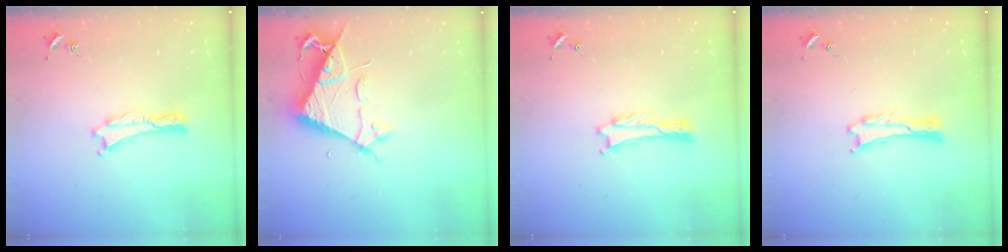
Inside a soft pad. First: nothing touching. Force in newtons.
{"total": 7.1, "press": 7.1, "slide": 0.8}
{"total": 0.0}
{"total": 0.0}